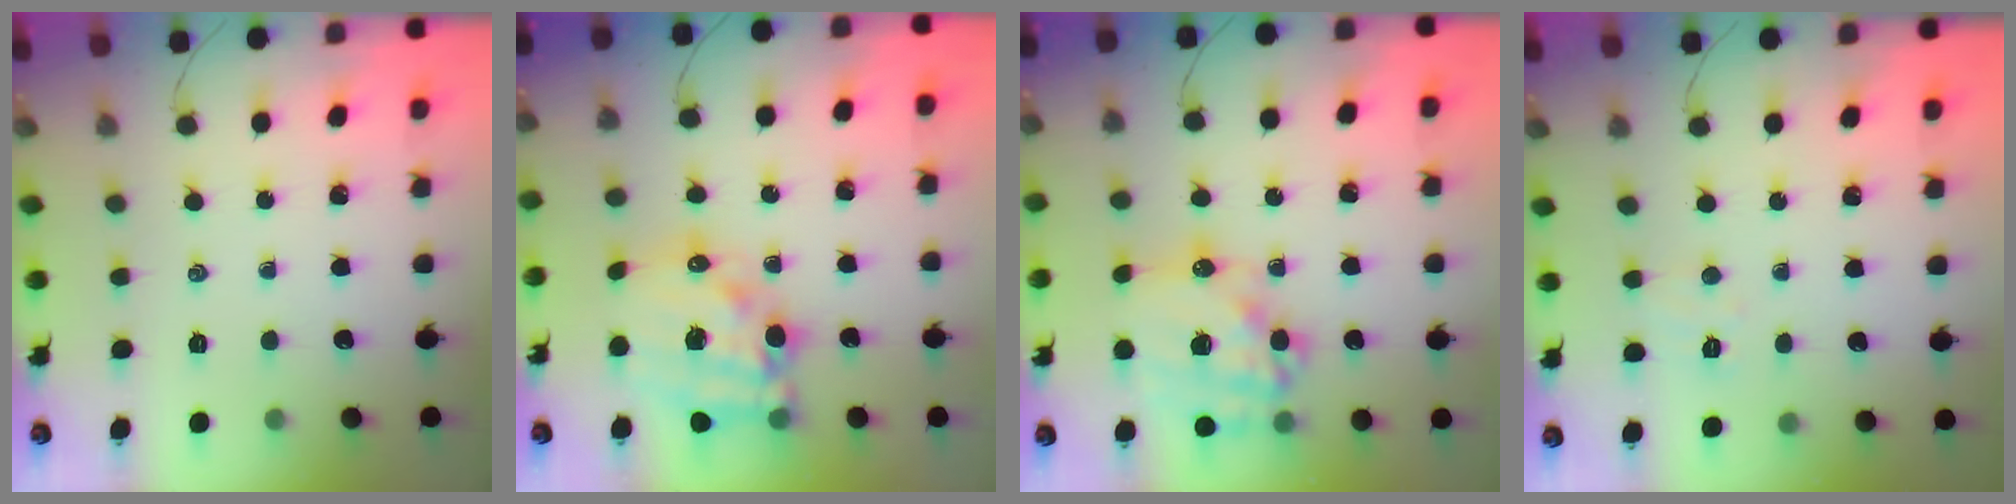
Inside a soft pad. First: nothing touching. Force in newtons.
{"total": 17.4, "press": 17.0, "slide": 4.0}
{"total": 19.6, "press": 19.1, "slide": 4.3}
{"total": 4.7, "press": 4.6, "slide": 1.0}